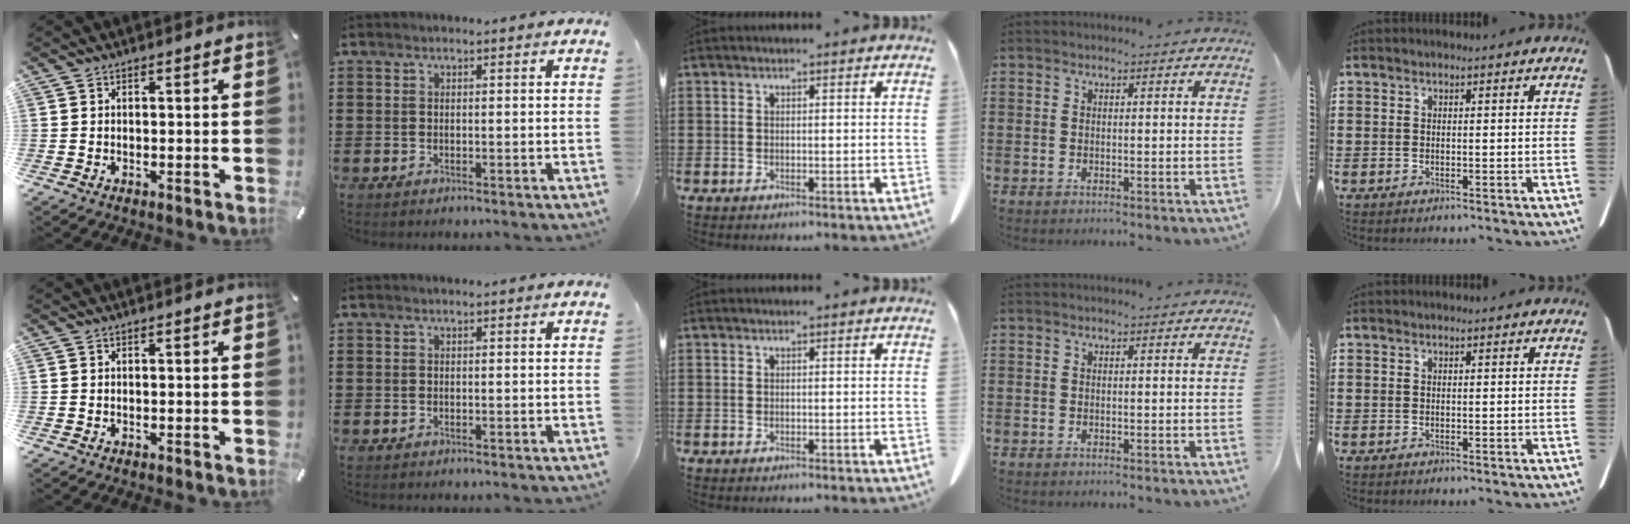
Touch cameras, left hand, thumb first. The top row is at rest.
{}